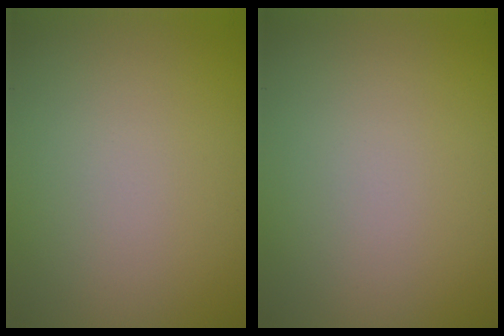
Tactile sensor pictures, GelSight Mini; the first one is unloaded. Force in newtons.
{"total": 0.0}